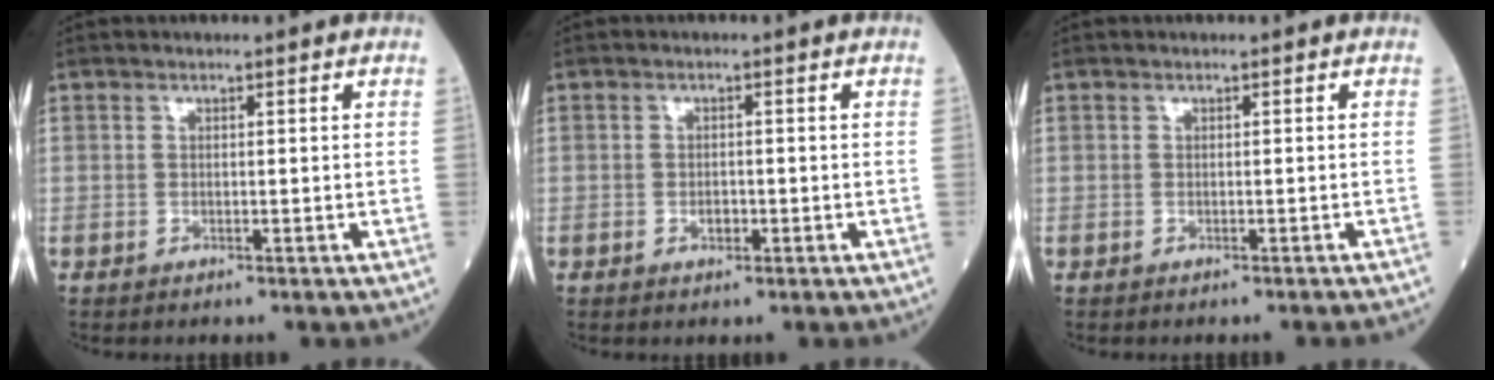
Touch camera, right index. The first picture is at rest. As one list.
[{"total": 1.3, "force": [-0.5, 0.8, 0.9], "torque": [-0.016, 0.002, -0.007]}, {"total": 1.9, "force": [-1.7, -0.3, 0.6], "torque": [-0.004, -0.001, -0.020]}]